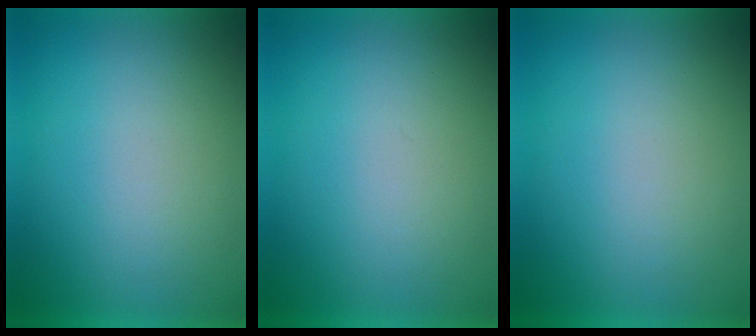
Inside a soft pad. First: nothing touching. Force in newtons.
{"total": 0.0}
{"total": 0.0}